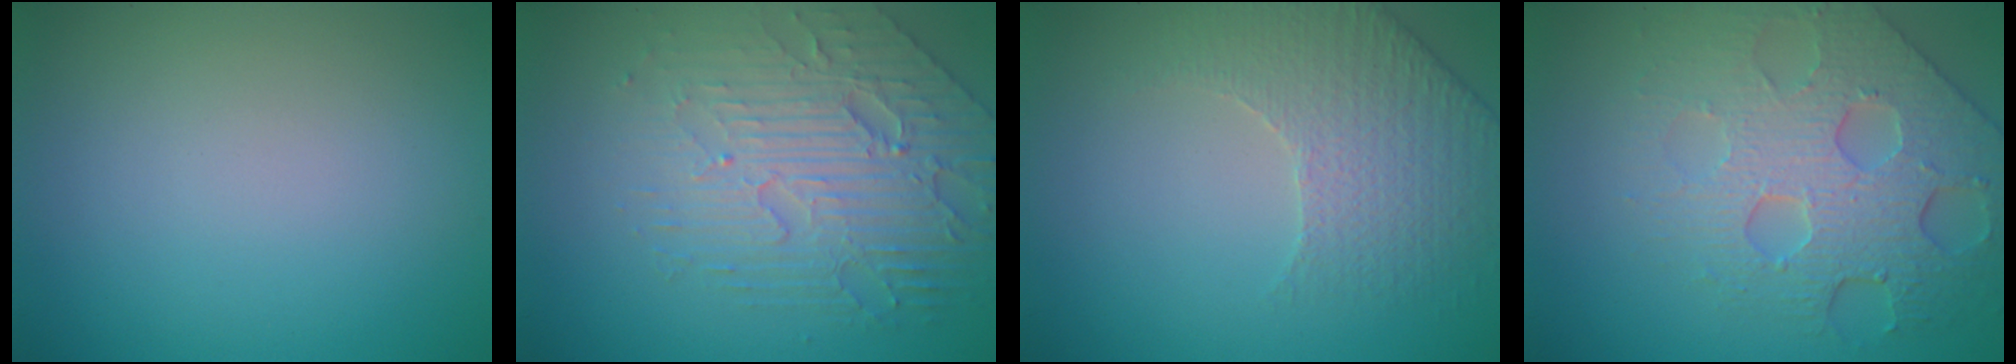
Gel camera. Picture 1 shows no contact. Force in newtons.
{"total": 6.4, "press": 4.8, "slide": 4.4}
{"total": 2.6, "press": 2.4, "slide": 1.0}
{"total": 6.5, "press": 5.2, "slide": 3.9}